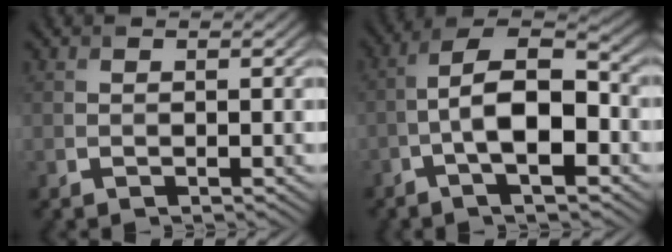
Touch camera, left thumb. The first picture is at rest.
{"total": 9.9, "force": [-2.7, 3.6, 8.8], "torque": [-0.154, 0.018, -0.055]}